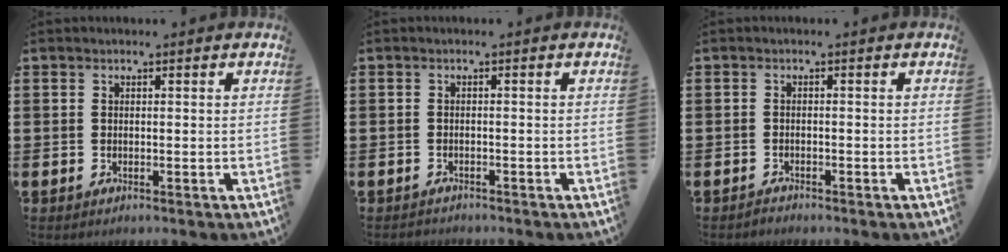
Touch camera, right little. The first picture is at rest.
{"total": 0.7, "force": [-0.6, 0.1, 0.0], "torque": [-0.001, 0.000, -0.014]}
{"total": 0.7, "force": [-0.7, 0.1, 0.0], "torque": [-0.002, -0.001, -0.015]}